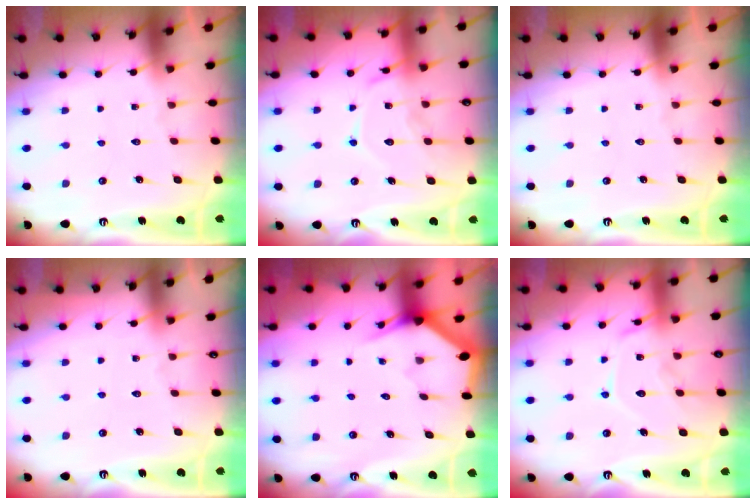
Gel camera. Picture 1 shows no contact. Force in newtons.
{"total": 14.1, "press": 14.0, "slide": 1.3}
{"total": 0.0}
{"total": 4.0, "press": 3.9, "slide": 0.6}
{"total": 3.0, "press": 3.0, "slide": 0.0}
{"total": 13.2, "press": 13.2, "slide": 1.2}